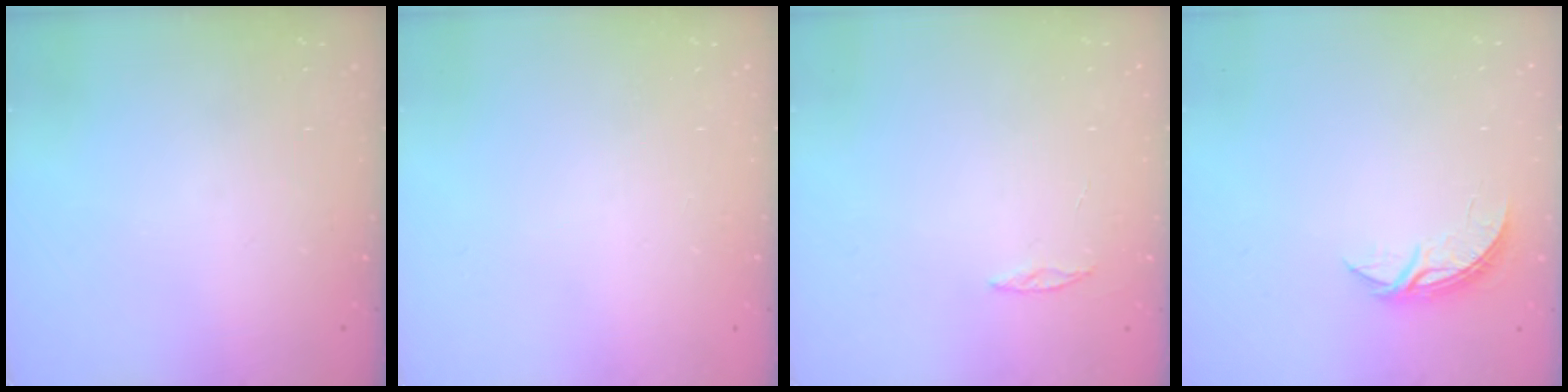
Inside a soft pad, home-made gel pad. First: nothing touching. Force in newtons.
{"total": 0.0}
{"total": 2.0, "press": 2.0, "slide": 0.2}
{"total": 4.3, "press": 4.3, "slide": 0.3}